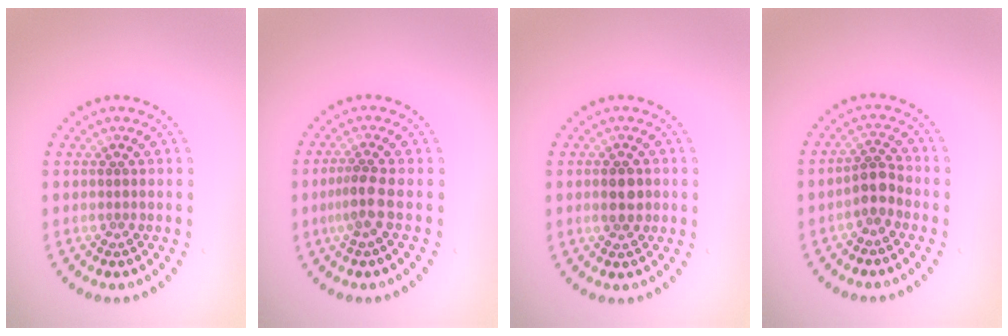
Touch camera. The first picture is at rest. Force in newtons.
{"total": 2.2, "press": 1.7, "slide": 1.4}
{"total": 2.2, "press": 2.2, "slide": 0.0}
{"total": 2.3, "press": 2.0, "slide": 1.2}